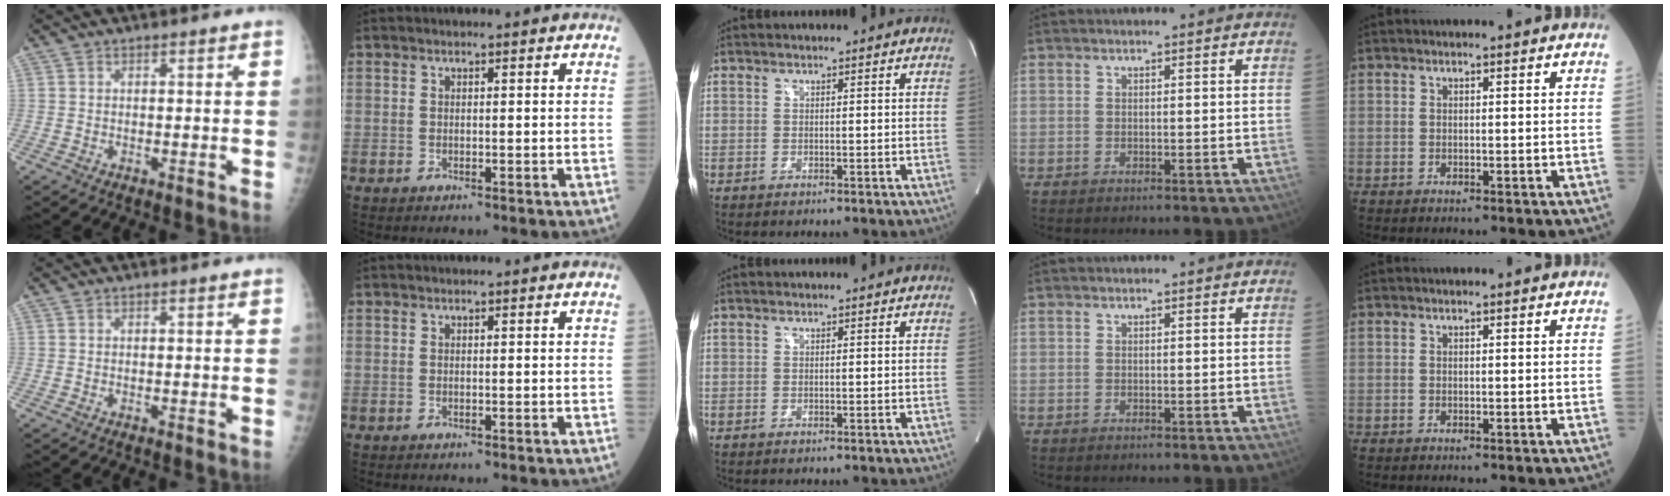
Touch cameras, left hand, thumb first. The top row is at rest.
{}